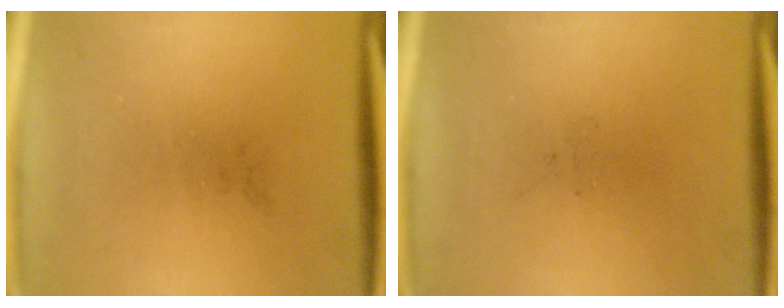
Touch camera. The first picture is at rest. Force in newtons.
{"total": 0.0}